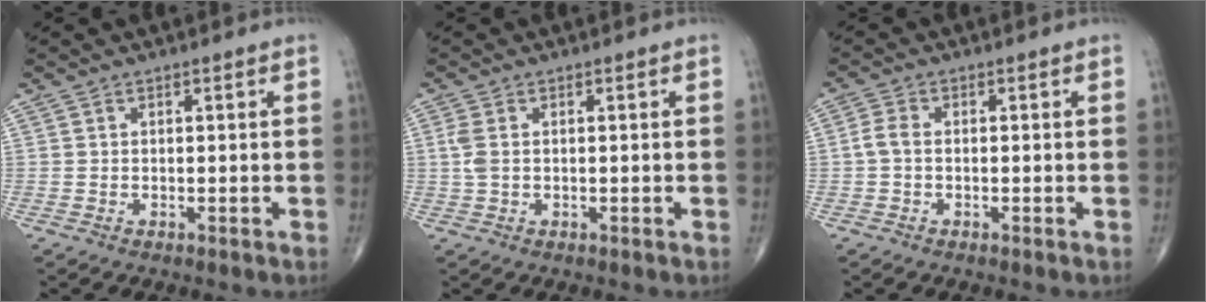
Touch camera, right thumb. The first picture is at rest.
{"total": 2.4, "force": [0.2, 1.4, 2.0], "torque": [-0.065, 0.005, 0.006]}
{"total": 2.5, "force": [-0.4, 1.5, 2.0], "torque": [-0.042, 0.005, -0.014]}